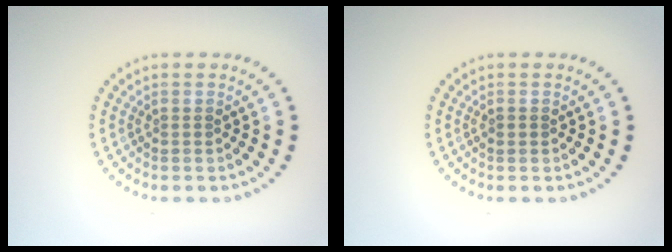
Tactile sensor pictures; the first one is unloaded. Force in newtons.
{"total": 0.7, "press": 0.6, "slide": 0.1}